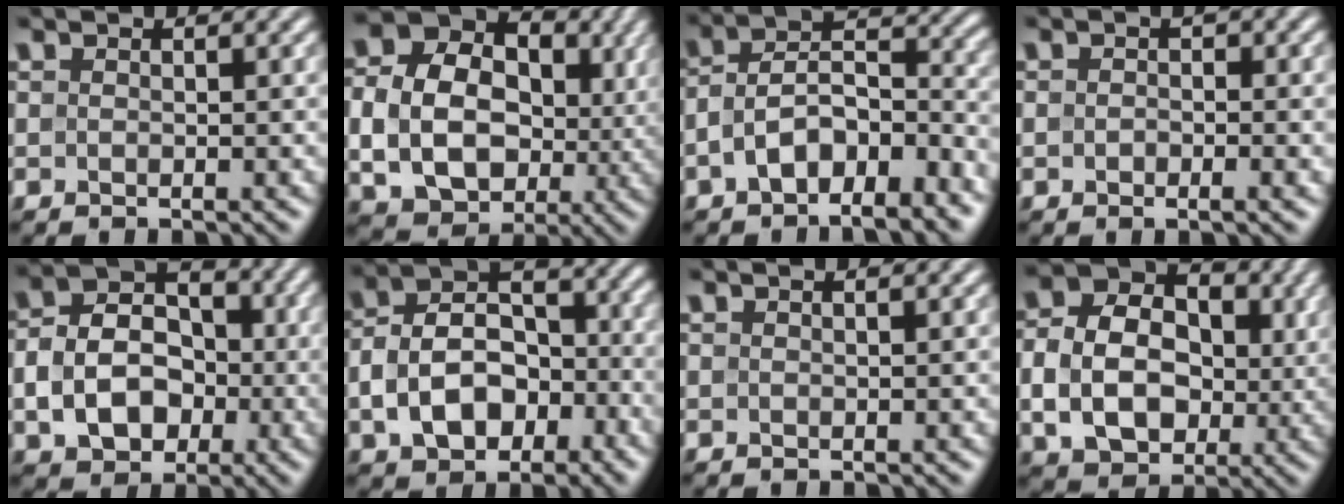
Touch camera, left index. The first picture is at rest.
{"total": 13.9, "force": [0.9, 11.2, 8.2], "torque": [-0.176, 0.001, 0.027]}
{"total": 8.3, "force": [-3.7, 4.1, 6.2], "torque": [-0.103, 0.014, -0.077]}
{"total": 2.4, "force": [-0.2, 0.8, 2.2], "torque": [-0.032, 0.000, -0.005]}
{"total": 7.7, "force": [-1.3, 5.9, 4.7], "torque": [-0.088, 0.001, -0.028]}
{"total": 8.8, "force": [-2.8, 6.0, 5.8], "torque": [-0.104, 0.008, -0.064]}
{"total": 0.9, "force": [0.5, 0.2, 0.7], "torque": [-0.008, 0.004, 0.004]}
{"total": 9.8, "force": [0.0, 7.6, 6.2], "torque": [-0.114, 0.002, -0.003]}